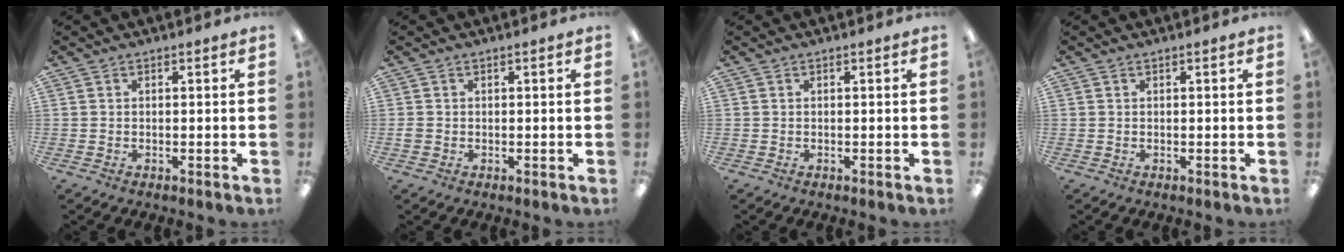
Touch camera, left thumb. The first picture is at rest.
{"total": 1.2, "force": [-0.2, 1.0, 0.7], "torque": [-0.012, 0.004, -0.004]}
{"total": 0.0}
{"total": 0.0}